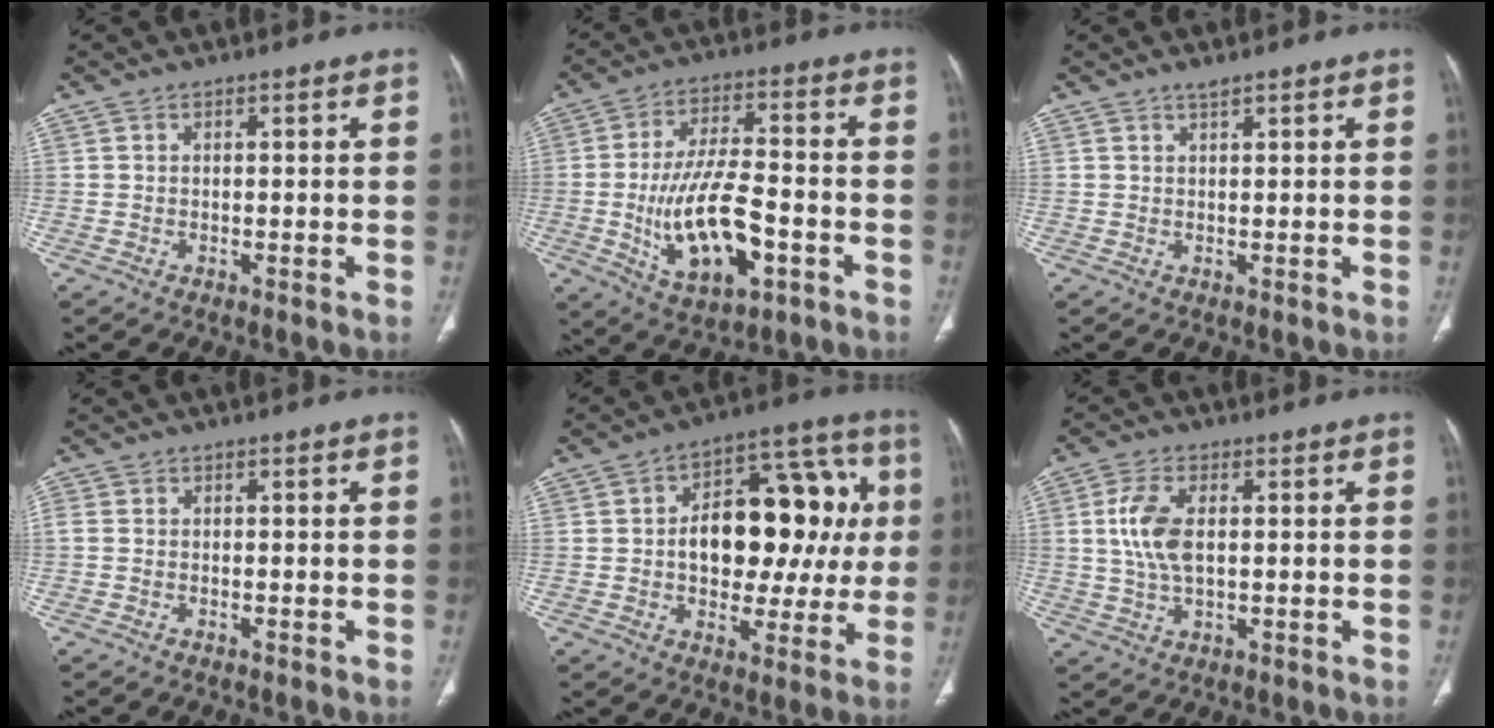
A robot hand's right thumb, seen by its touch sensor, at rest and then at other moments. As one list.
[{"total": 15.8, "force": [-4.4, 6.9, 13.5], "torque": [-0.237, 0.018, -0.067]}, {"total": 1.1, "force": [1.0, 0.1, 0.5], "torque": [-0.004, -0.002, 0.019]}, {"total": 0.9, "force": [-0.2, 0.7, 0.6], "torque": [-0.017, -0.001, -0.008]}, {"total": 21.1, "force": [1.6, 12.7, 16.8], "torque": [-0.188, 0.039, 0.025]}, {"total": 7.6, "force": [1.0, 3.9, 6.5], "torque": [-0.142, 0.003, 0.019]}]